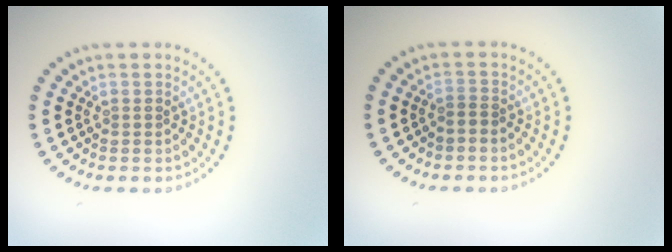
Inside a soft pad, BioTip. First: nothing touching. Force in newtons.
{"total": 0.6, "press": 0.4, "slide": 0.4}